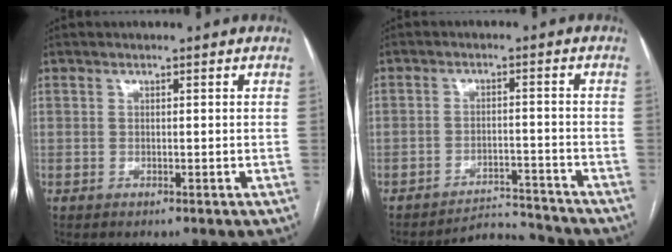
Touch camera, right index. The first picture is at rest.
{"total": 5.6, "force": [-5.5, 0.1, -1.2], "torque": [0.022, 0.016, -0.084]}